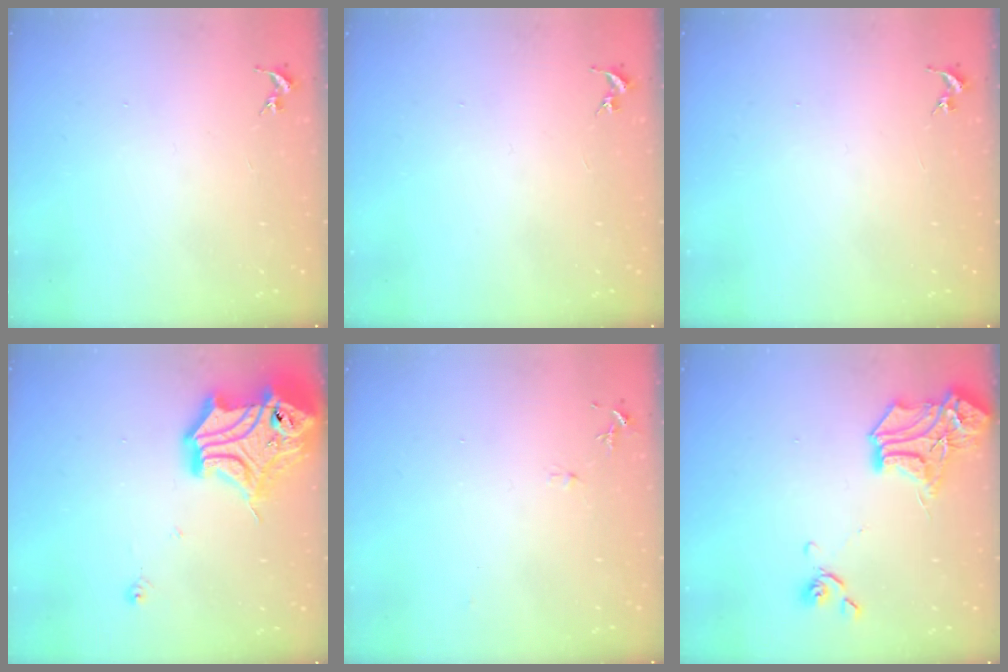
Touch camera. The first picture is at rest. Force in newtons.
{"total": 0.0}
{"total": 0.0}
{"total": 21.0, "press": 20.9, "slide": 2.4}
{"total": 4.1, "press": 4.1, "slide": 0.5}
{"total": 16.8, "press": 16.7, "slide": 1.5}